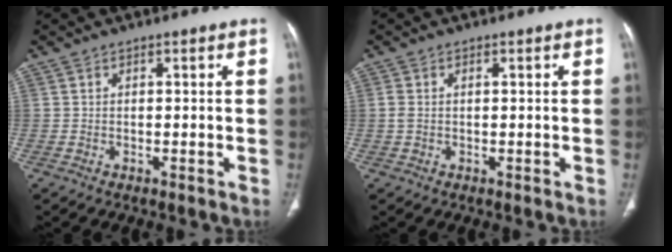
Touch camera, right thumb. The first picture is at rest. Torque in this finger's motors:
{"motor_torque": [0.02, -0.30, 0.48, 0.06, 0.08]}